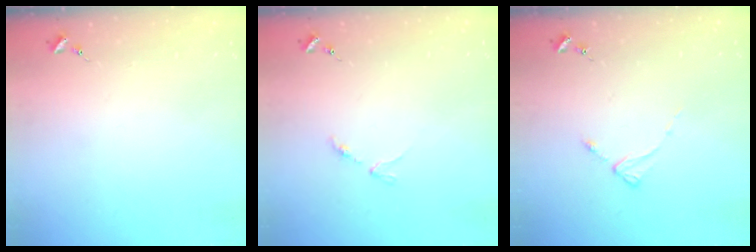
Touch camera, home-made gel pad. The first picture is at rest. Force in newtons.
{"total": 2.8, "press": 2.8, "slide": 0.5}
{"total": 2.2, "press": 2.2, "slide": 0.4}